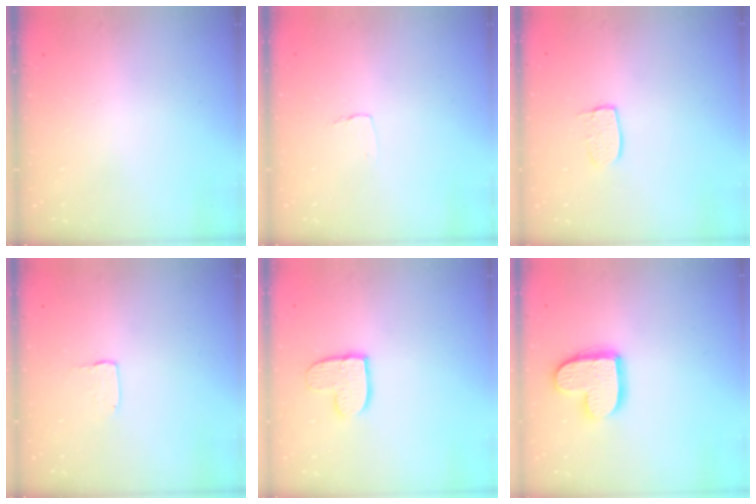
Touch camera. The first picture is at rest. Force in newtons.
{"total": 3.4, "press": 3.4, "slide": 0.3}
{"total": 5.6, "press": 5.6, "slide": 0.4}
{"total": 1.7, "press": 1.6, "slide": 0.1}
{"total": 9.4, "press": 9.3, "slide": 0.7}
{"total": 13.0, "press": 13.0, "slide": 0.8}